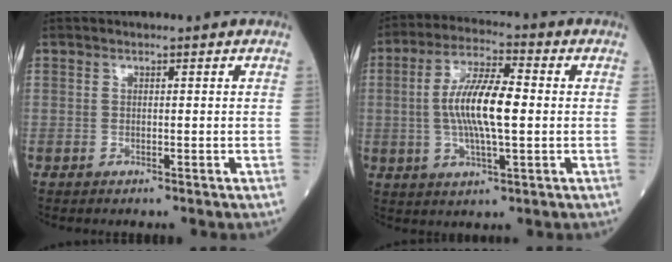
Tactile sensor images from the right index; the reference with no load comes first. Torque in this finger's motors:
{"motor_torque": [1.73, 0.15, 0.89, 0.21]}